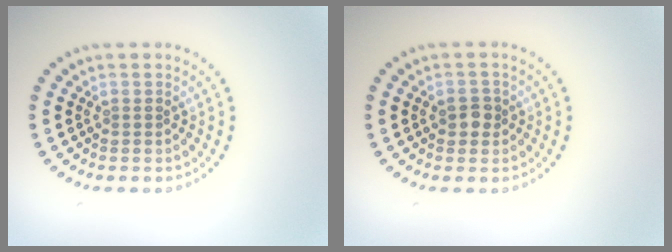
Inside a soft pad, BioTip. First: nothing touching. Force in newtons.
{"total": 1.7, "press": 1.6, "slide": 0.4}